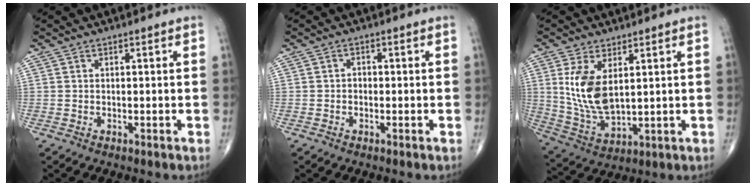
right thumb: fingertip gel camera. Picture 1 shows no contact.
{"total": 1.2, "force": [-0.2, 0.9, 0.6], "torque": [0.001, 0.005, -0.007]}
{"total": 10.8, "force": [2.9, 5.4, 8.9], "torque": [-0.170, -0.019, 0.073]}